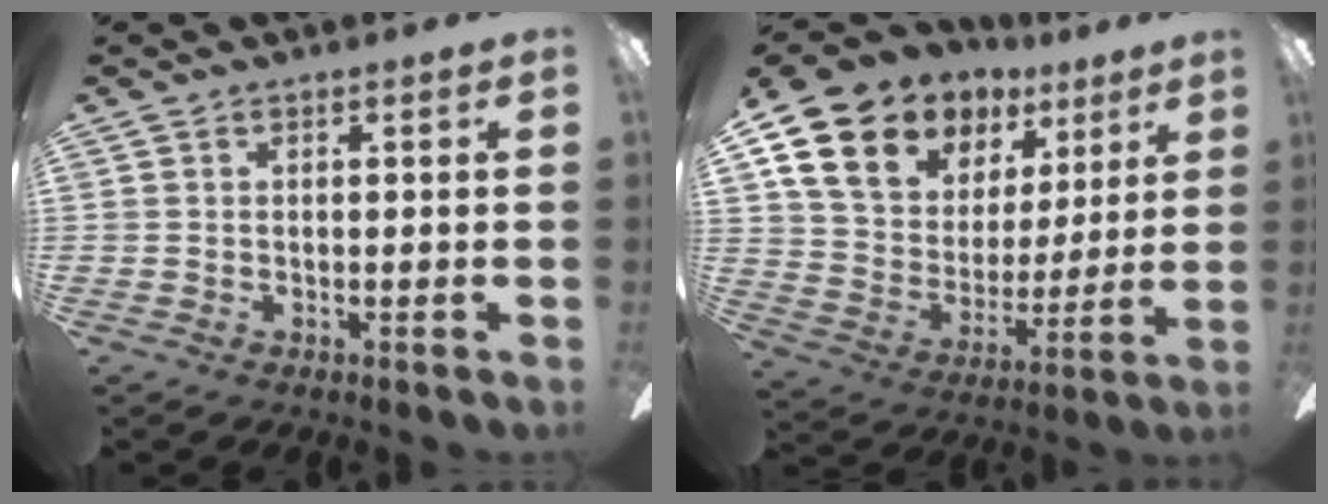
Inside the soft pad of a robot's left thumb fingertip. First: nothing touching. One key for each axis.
{"total": 15.3, "fx": 10.5, "fy": 9.8, "fz": 5.2, "tx": -0.111, "ty": -0.066, "tz": 0.199}